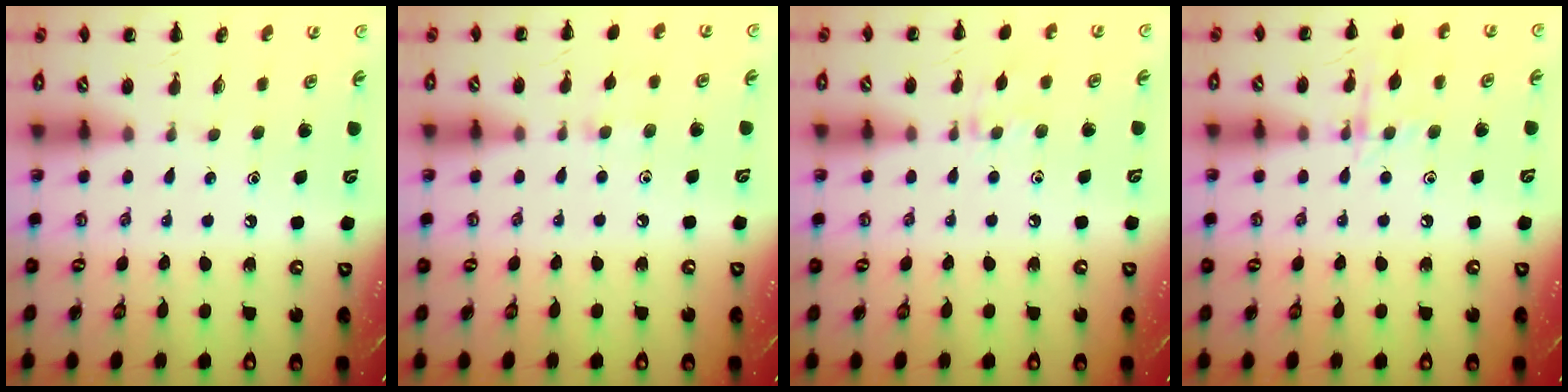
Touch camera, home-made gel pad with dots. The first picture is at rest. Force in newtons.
{"total": 5.1, "press": 4.9, "slide": 1.6}
{"total": 7.0, "press": 6.9, "slide": 1.3}
{"total": 9.4, "press": 9.3, "slide": 1.1}